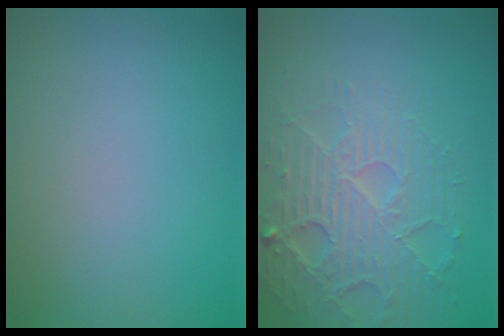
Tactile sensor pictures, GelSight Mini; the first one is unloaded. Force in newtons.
{"total": 5.6, "press": 4.5, "slide": 3.3}